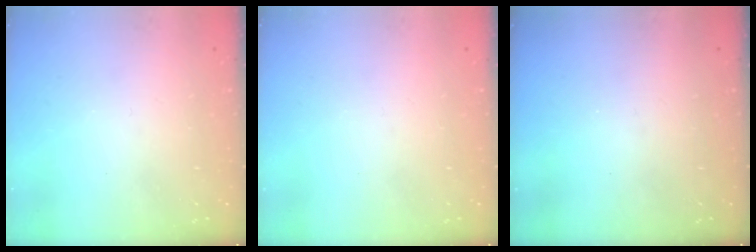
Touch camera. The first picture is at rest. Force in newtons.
{"total": 0.0}
{"total": 0.0}